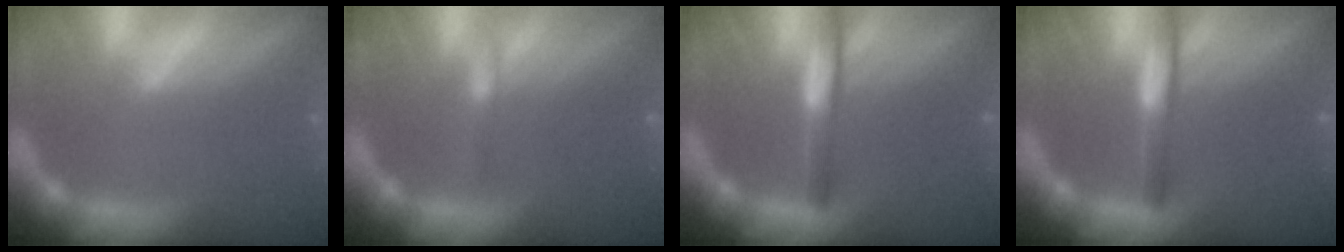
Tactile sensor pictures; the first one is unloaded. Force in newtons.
{"total": 0.9}
{"total": 3.0}
{"total": 3.0}